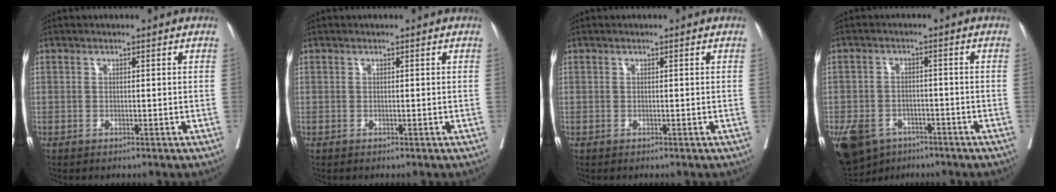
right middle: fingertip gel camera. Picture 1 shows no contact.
{"total": 0.0}
{"total": 0.0}
{"total": 13.6, "force": [-8.0, 9.3, 5.8], "torque": [-0.153, -0.011, -0.112]}